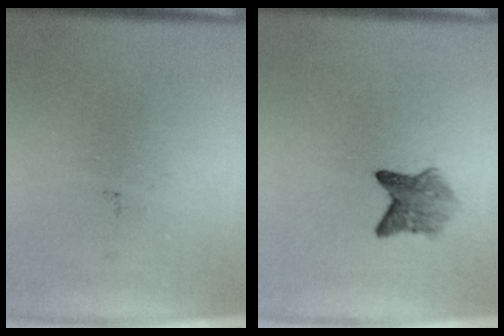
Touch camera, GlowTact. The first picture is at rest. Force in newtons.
{"total": 2.9}